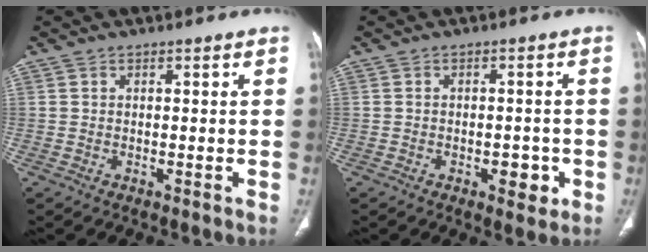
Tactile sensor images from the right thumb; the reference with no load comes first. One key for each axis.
{"total": 4.0, "fx": -1.5, "fy": 2.2, "fz": 2.9, "tx": -0.022, "ty": 0.005, "tz": -0.014}